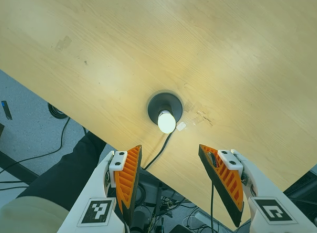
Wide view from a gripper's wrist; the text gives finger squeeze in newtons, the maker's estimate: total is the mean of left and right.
{"total": 0.0}